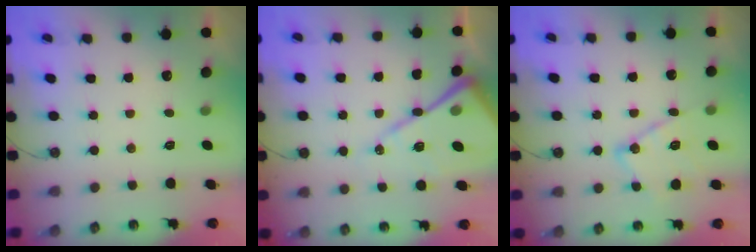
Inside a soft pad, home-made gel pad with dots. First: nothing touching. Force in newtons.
{"total": 17.1, "press": 17.1, "slide": 1.7}
{"total": 14.0, "press": 13.9, "slide": 1.1}